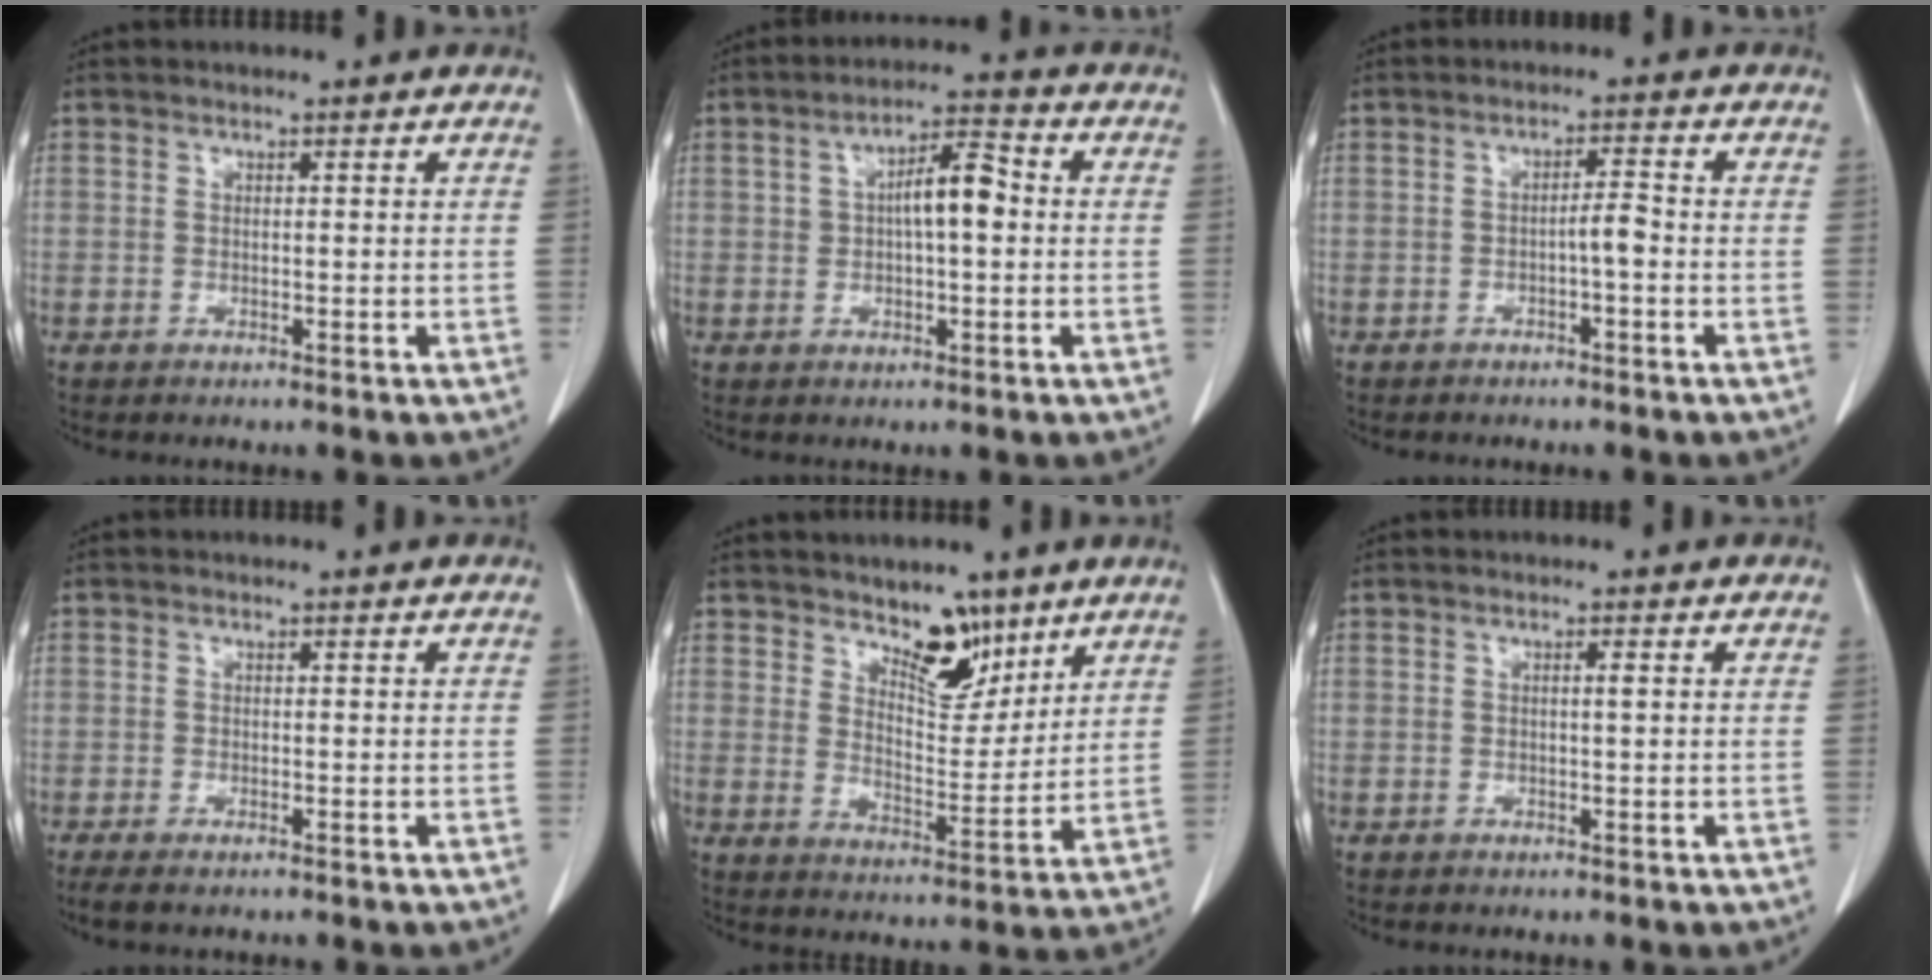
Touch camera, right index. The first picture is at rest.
{"total": 6.6, "force": [0.6, 2.1, 6.2], "torque": [-0.105, 0.022, 0.009]}
{"total": 2.4, "force": [-0.8, 0.3, 2.2], "torque": [-0.033, 0.004, -0.015]}
{"total": 2.6, "force": [-2.0, 0.7, 1.4], "torque": [-0.024, -0.007, -0.028]}
{"total": 7.9, "force": [5.7, 3.4, 4.2], "torque": [-0.058, -0.011, 0.098]}
{"total": 0.7, "force": [0.1, 0.0, 0.7], "torque": [-0.011, 0.002, 0.002]}